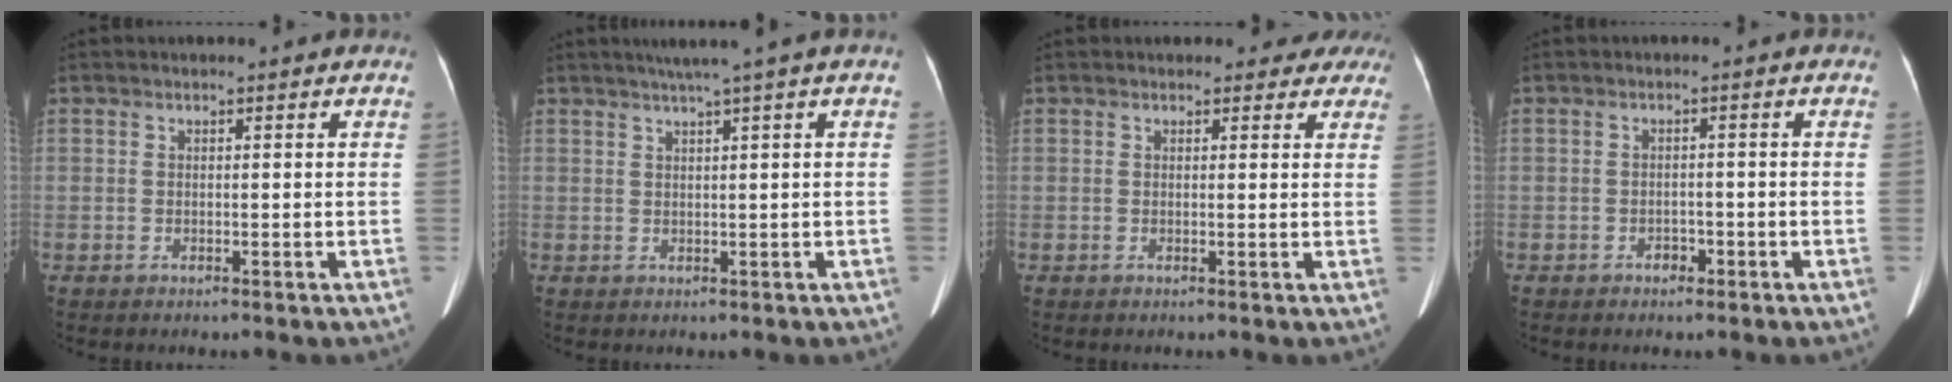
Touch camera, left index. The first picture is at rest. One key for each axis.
{"total": 2.6, "fx": 1.0, "fy": -0.6, "fz": 2.3, "tx": -0.041, "ty": 0.010, "tz": 0.022}
{"total": 4.6, "fx": 4.0, "fy": 2.3, "fz": 0.2, "tx": 0.024, "ty": -0.006, "tz": 0.023}
{"total": 1.5, "fx": -0.9, "fy": 1.0, "fz": 0.6, "tx": -0.008, "ty": 0.004, "tz": -0.013}